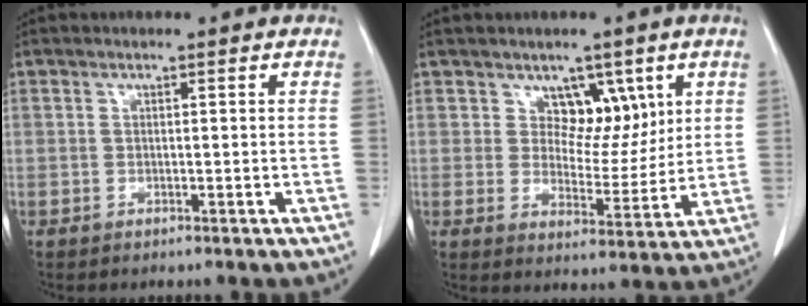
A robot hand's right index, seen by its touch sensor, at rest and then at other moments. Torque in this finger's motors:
{"motor_torque": [0.12, 0.11, 0.07, 0.01]}